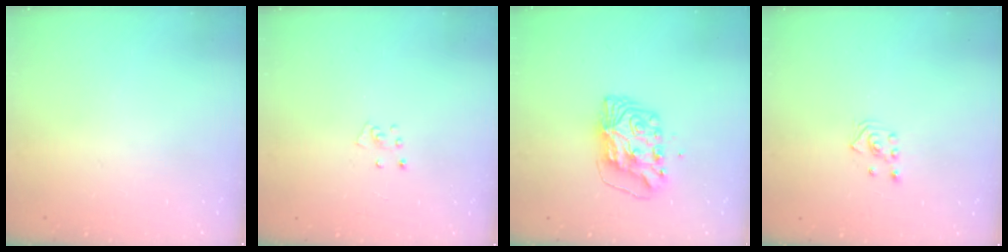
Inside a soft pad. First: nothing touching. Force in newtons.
{"total": 3.5, "press": 3.5, "slide": 0.3}
{"total": 8.6, "press": 8.5, "slide": 1.1}
{"total": 2.5, "press": 2.3, "slide": 1.0}